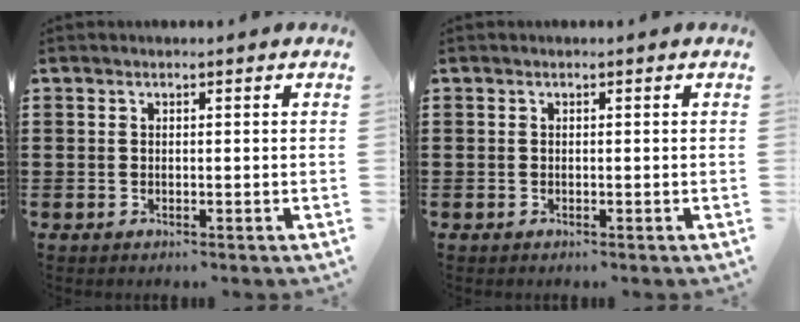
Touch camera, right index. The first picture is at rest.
{"total": 0.0}